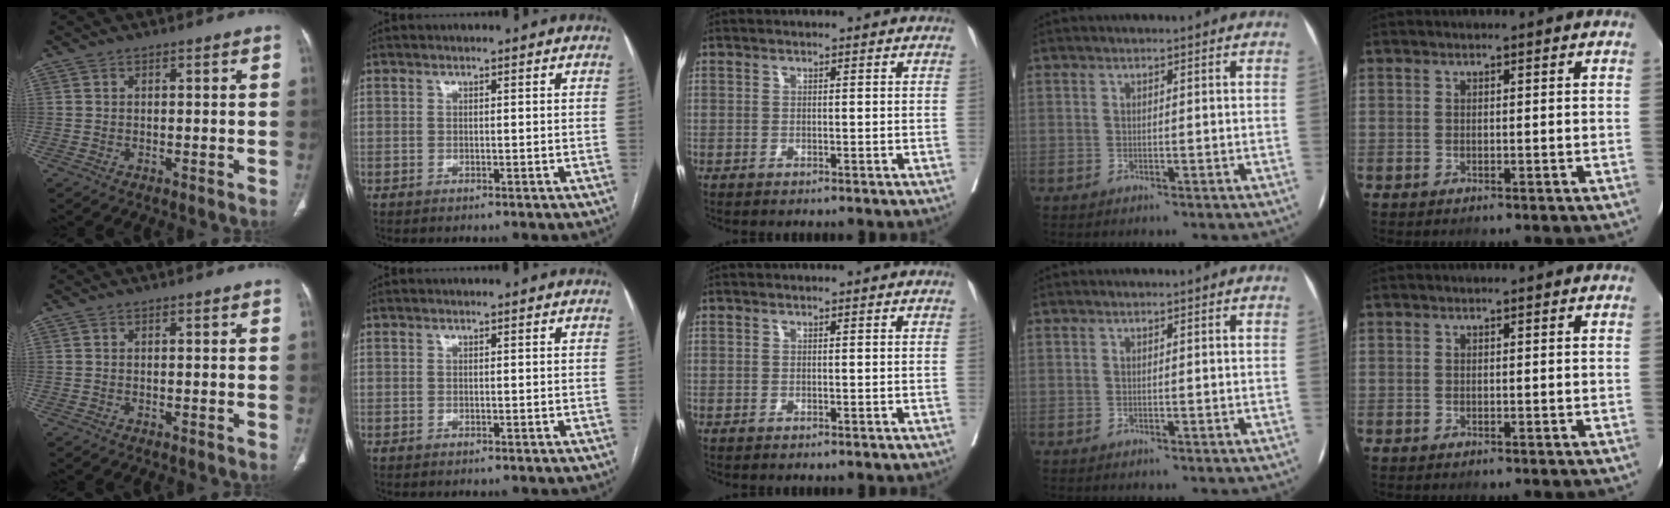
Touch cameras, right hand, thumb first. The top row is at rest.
{}